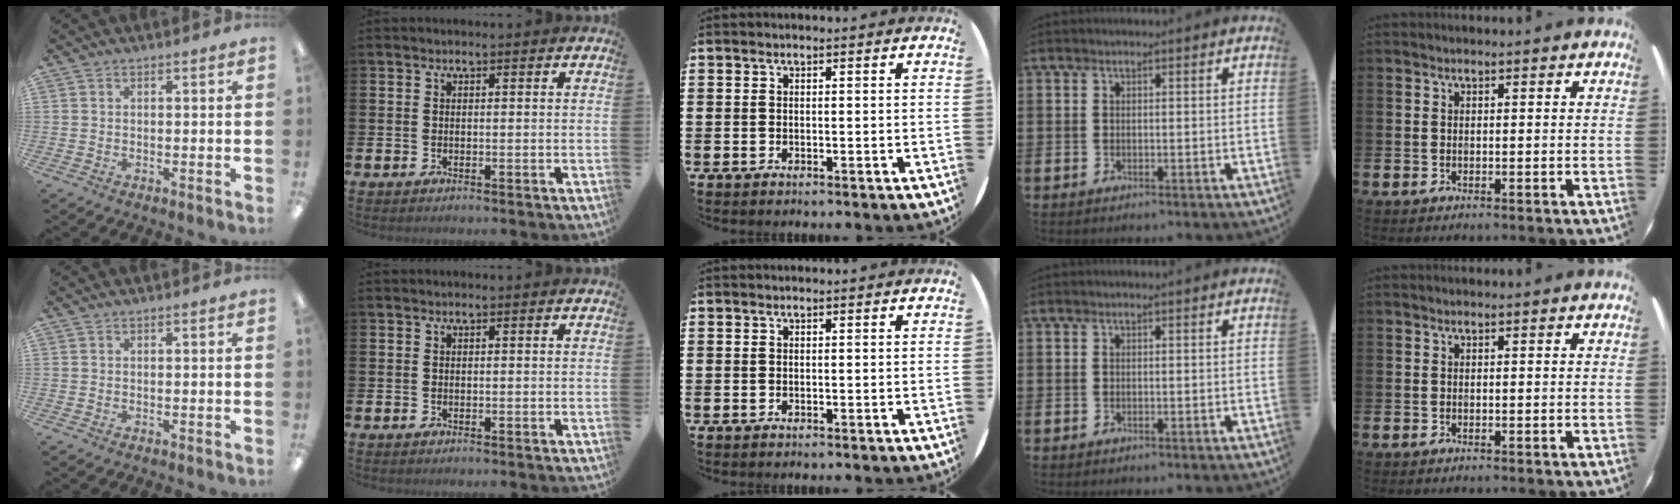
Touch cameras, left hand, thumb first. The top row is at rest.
{}